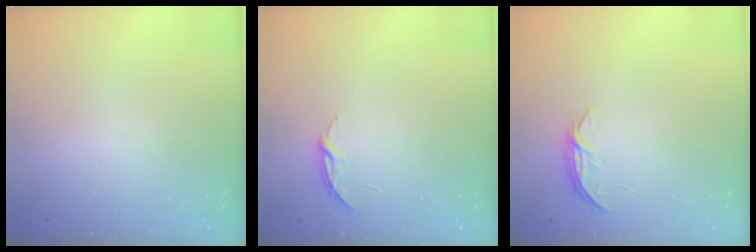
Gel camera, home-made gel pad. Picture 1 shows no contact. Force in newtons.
{"total": 3.7, "press": 3.7, "slide": 0.3}
{"total": 4.4, "press": 4.3, "slide": 0.5}